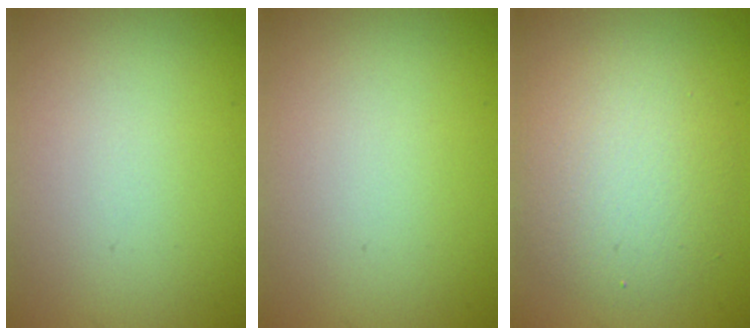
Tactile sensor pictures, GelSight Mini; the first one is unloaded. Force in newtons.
{"total": 0.0}
{"total": 4.9, "press": 4.9, "slide": 0.4}